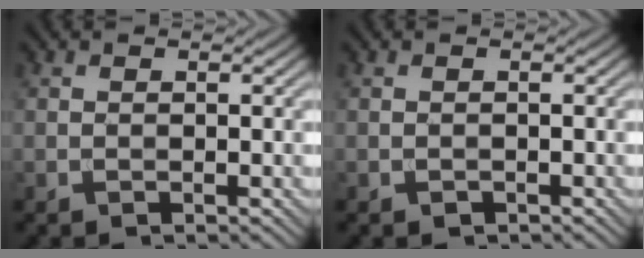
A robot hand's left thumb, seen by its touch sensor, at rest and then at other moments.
{"total": 0.5, "force": [-0.3, 0.4, 0.1], "torque": [0.000, -0.005, -0.004]}